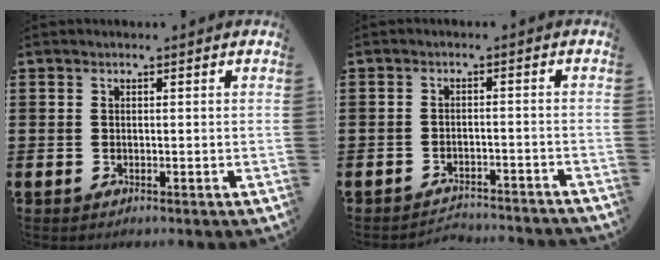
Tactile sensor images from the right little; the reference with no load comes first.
{"total": 2.5, "force": [-2.5, -0.1, -0.1], "torque": [-0.006, 0.004, -0.053]}